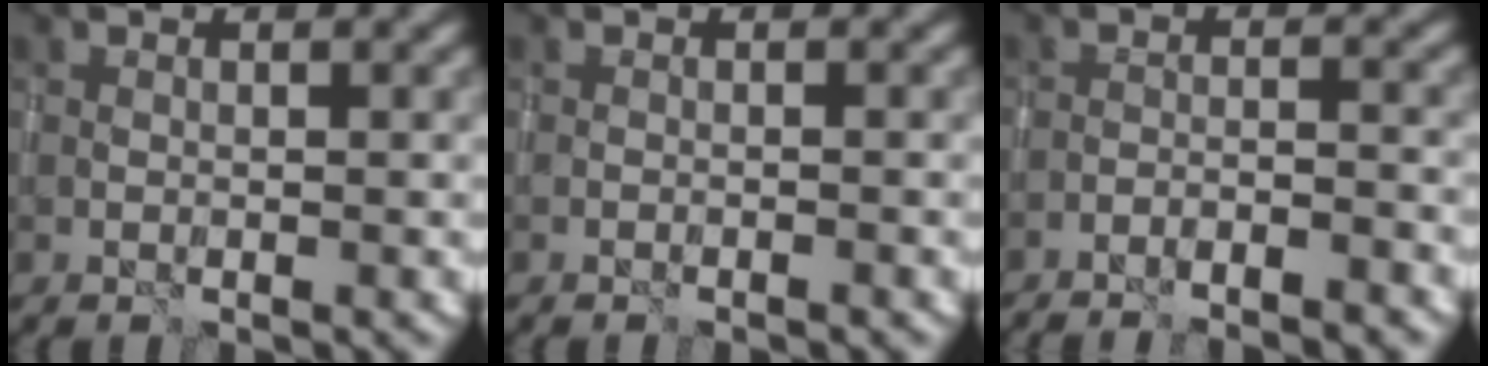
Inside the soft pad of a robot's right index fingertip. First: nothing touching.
{"total": 0.6, "force": [-0.5, 0.0, 0.2], "torque": [-0.003, 0.002, -0.011]}
{"total": 4.0, "force": [-3.7, 0.6, 1.5], "torque": [-0.023, 0.008, -0.055]}